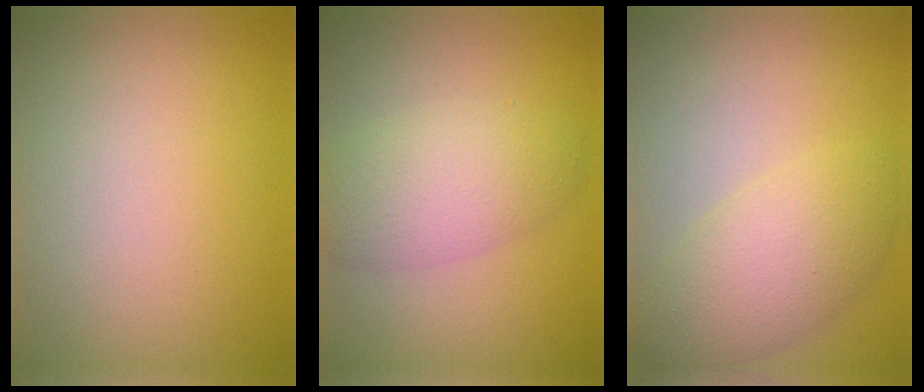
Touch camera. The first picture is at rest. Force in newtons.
{"total": 4.6, "press": 4.6, "slide": 0.2}
{"total": 4.7, "press": 4.7, "slide": 0.1}